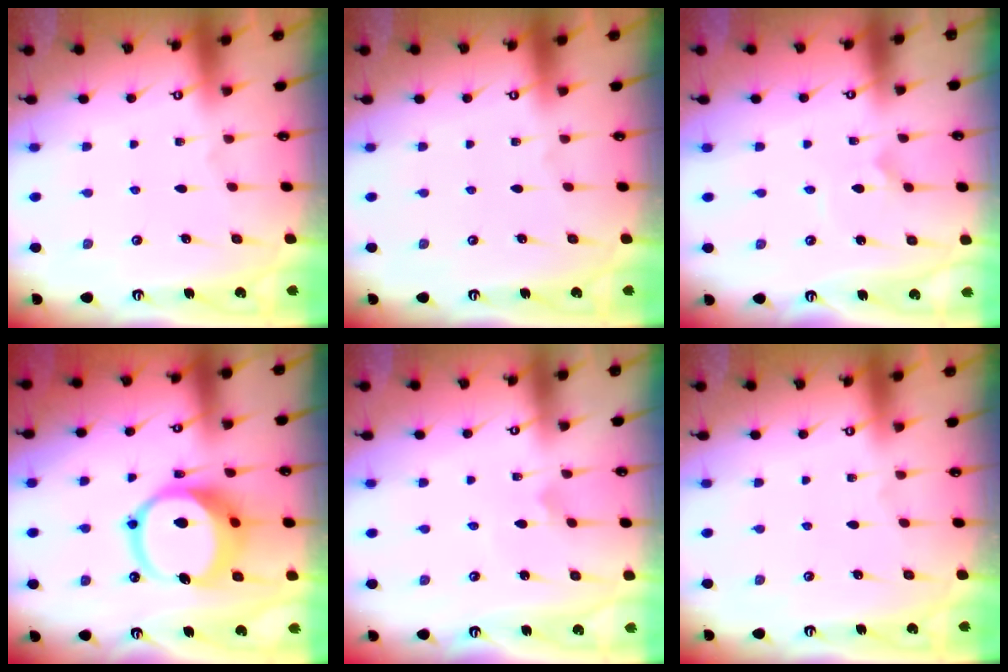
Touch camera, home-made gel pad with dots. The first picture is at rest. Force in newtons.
{"total": 0.0}
{"total": 2.6, "press": 2.6, "slide": 0.1}
{"total": 15.1, "press": 14.9, "slide": 2.3}
{"total": 2.2, "press": 2.2, "slide": 0.1}
{"total": 0.0}